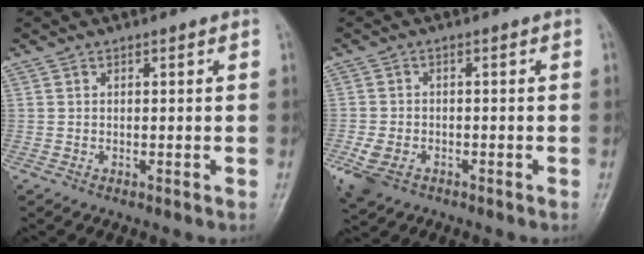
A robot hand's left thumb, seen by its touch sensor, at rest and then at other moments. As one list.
[{"total": 5.1, "force": [-2.3, 3.3, 3.0], "torque": [-0.076, 0.004, -0.038]}]